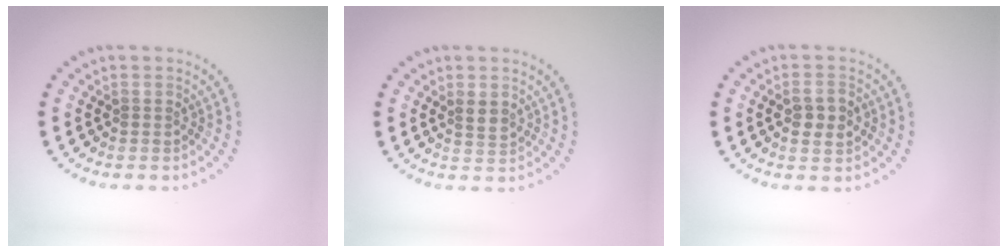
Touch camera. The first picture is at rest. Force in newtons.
{"total": 1.6, "press": 1.4, "slide": 0.7}
{"total": 2.7, "press": 2.7, "slide": 0.4}